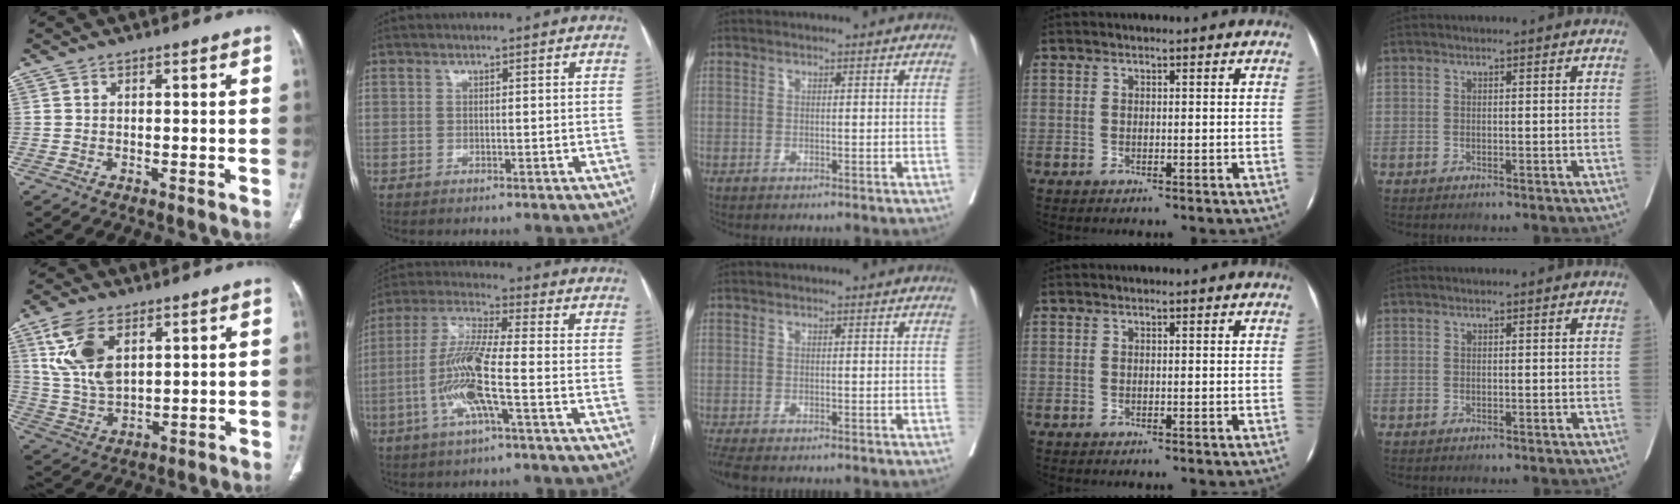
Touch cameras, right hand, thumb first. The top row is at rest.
{"thumb": {"total": 12.1, "force": [5.0, 6.6, 8.8], "torque": [-0.174, -0.015, 0.107]}, "index": {"total": 11.0, "force": [-3.0, 0.7, 10.6], "torque": [-0.226, 0.001, -0.064]}, "middle": {"total": 2.8, "force": [-2.4, 0.5, 1.4], "torque": [-0.031, -0.012, -0.043]}}